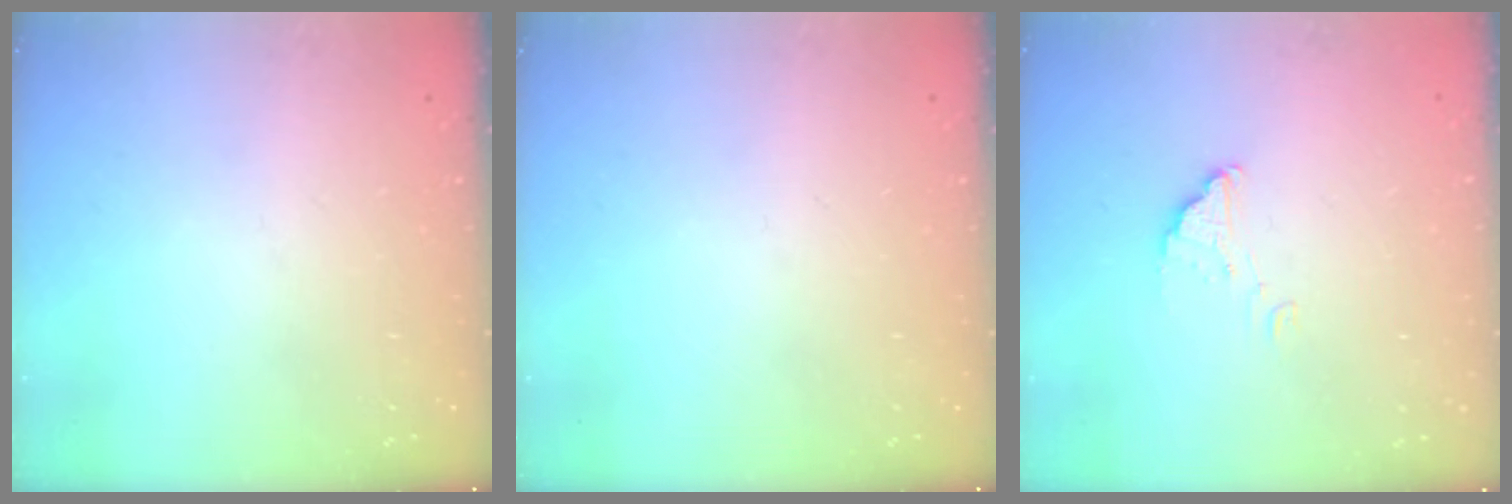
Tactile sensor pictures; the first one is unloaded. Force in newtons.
{"total": 0.0}
{"total": 2.2, "press": 2.2, "slide": 0.0}